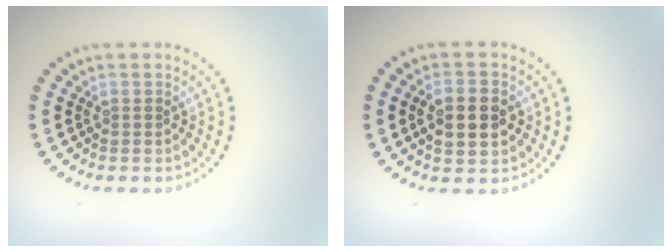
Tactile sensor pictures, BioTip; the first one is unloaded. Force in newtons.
{"total": 4.6, "press": 4.6, "slide": 0.2}